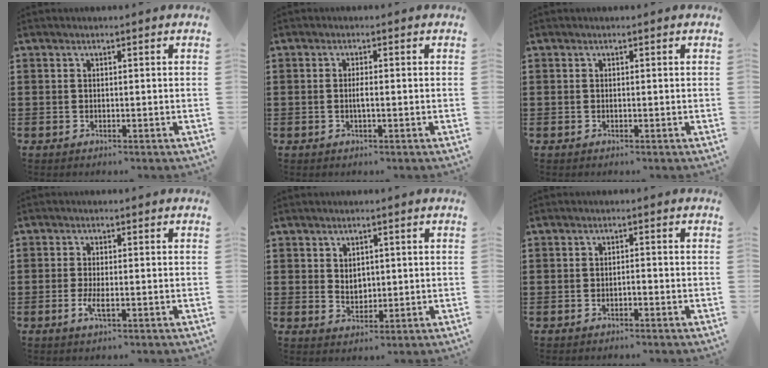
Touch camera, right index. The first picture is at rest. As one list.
[{"total": 1.6, "force": [-0.4, 0.0, 1.5], "torque": [-0.036, -0.009, -0.010]}, {"total": 0.0}, {"total": 2.7, "force": [-0.9, 0.6, 2.5], "torque": [-0.058, -0.010, -0.020]}, {"total": 2.4, "force": [0.9, 1.8, 1.3], "torque": [-0.021, 0.005, 0.015]}, {"total": 0.9, "force": [-0.6, 0.1, 0.7], "torque": [-0.015, -0.005, -0.010]}]